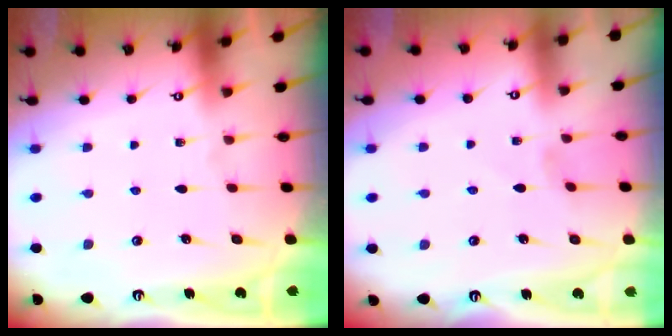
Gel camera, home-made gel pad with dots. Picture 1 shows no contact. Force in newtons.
{"total": 0.0}